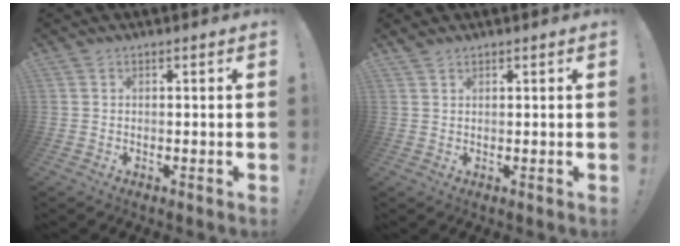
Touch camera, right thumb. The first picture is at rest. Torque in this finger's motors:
{"motor_torque": [-0.09, -0.22, -0.18, 0.09, 0.00]}